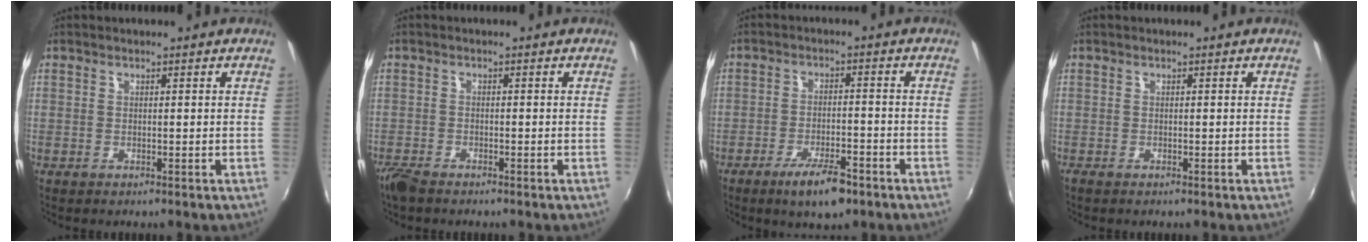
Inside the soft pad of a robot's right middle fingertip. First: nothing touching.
{"total": 3.4, "force": [-2.9, 0.9, 1.4], "torque": [-0.041, -0.012, -0.060]}
{"total": 7.5, "force": [-4.9, 2.2, 5.2], "torque": [-0.107, -0.005, -0.076]}
{"total": 0.0}